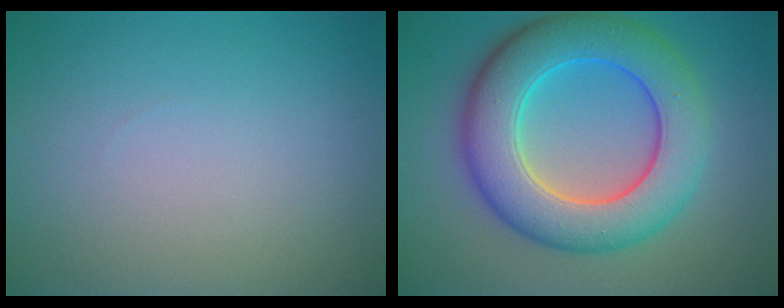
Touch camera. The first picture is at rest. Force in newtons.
{"total": 9.8, "press": 9.8, "slide": 0.2}